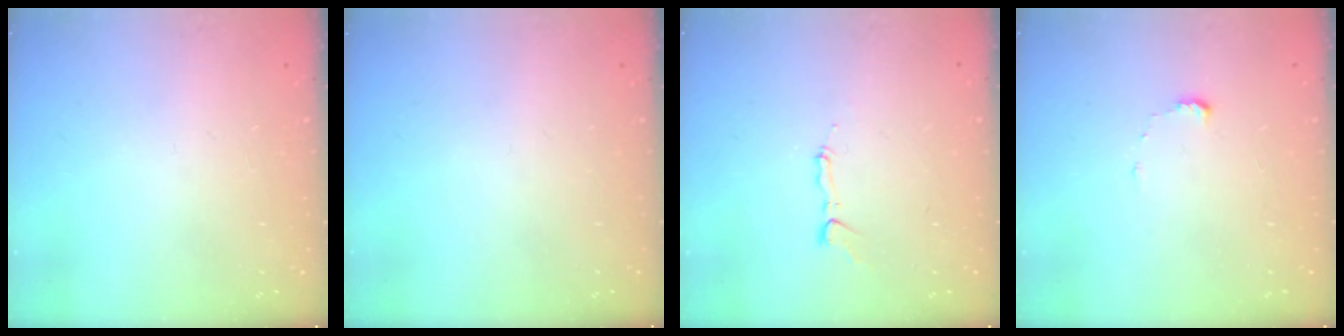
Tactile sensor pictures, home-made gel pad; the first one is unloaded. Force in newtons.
{"total": 0.0}
{"total": 3.6, "press": 3.6, "slide": 0.2}
{"total": 5.2, "press": 5.2, "slide": 0.4}